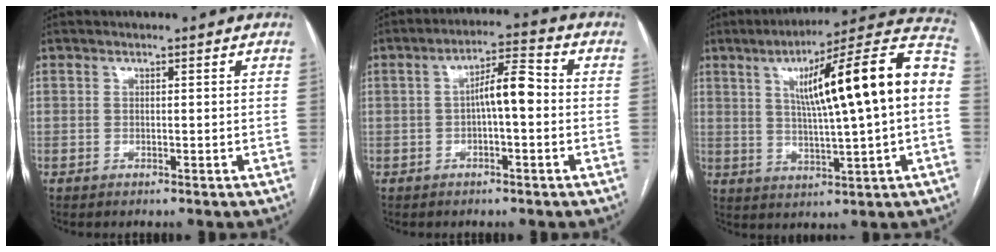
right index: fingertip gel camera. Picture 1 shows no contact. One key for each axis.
{"total": 6.1, "fx": -0.3, "fy": 1.4, "fz": 5.9, "tx": -0.098, "ty": 0.024, "tz": -0.006}
{"total": 20.4, "fx": 3.1, "fy": 1.0, "fz": 20.1, "tx": -0.295, "ty": 0.033, "tz": 0.038}